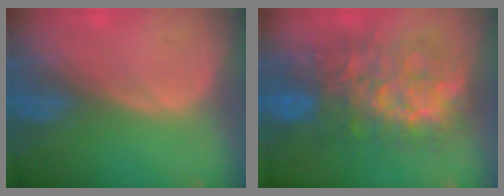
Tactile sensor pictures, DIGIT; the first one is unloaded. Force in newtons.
{"total": 12.3, "press": 12.3, "slide": 1.3}